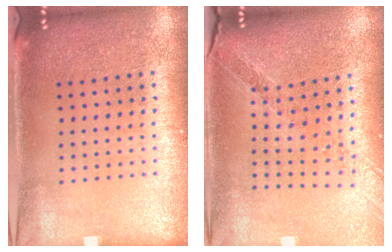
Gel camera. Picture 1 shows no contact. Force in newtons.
{"total": 1.2, "press": 1.2, "slide": 0.2}